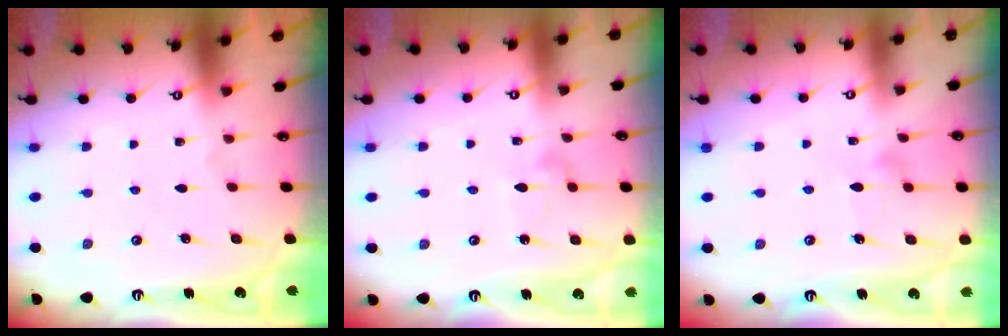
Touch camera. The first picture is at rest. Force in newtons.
{"total": 6.1, "press": 6.1, "slide": 0.4}
{"total": 7.5, "press": 7.5, "slide": 0.4}